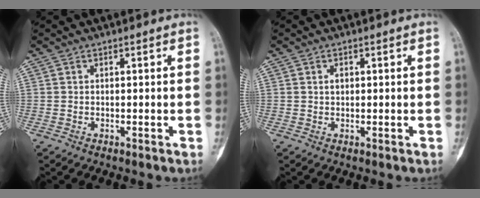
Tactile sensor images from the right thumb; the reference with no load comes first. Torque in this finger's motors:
{"motor_torque": [0.68, 0.22, 0.18, 0.00, 0.03]}